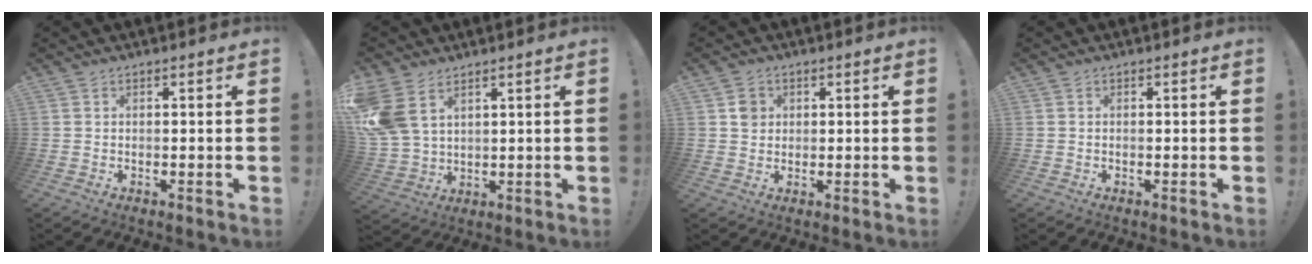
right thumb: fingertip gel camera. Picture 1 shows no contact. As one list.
[{"total": 10.4, "force": [5.2, 6.7, 6.1], "torque": [-0.134, -0.018, 0.107]}, {"total": 3.5, "force": [0.9, 3.2, 1.0], "torque": [0.000, -0.004, 0.014]}, {"total": 0.0}]